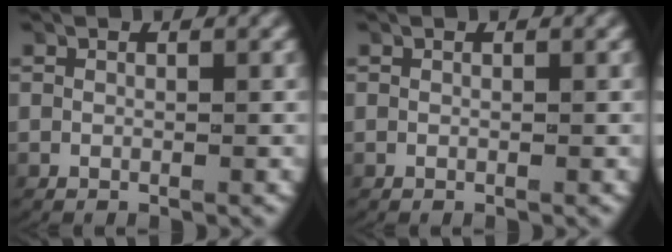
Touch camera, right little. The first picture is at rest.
{"total": 0.0}